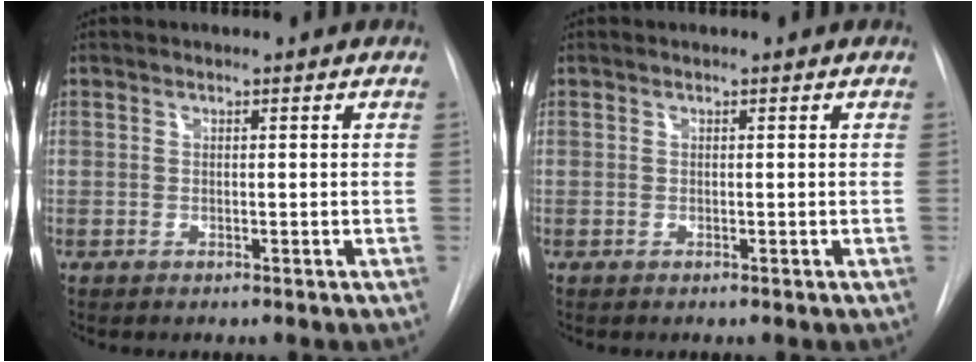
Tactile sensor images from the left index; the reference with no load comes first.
{"total": 0.0}